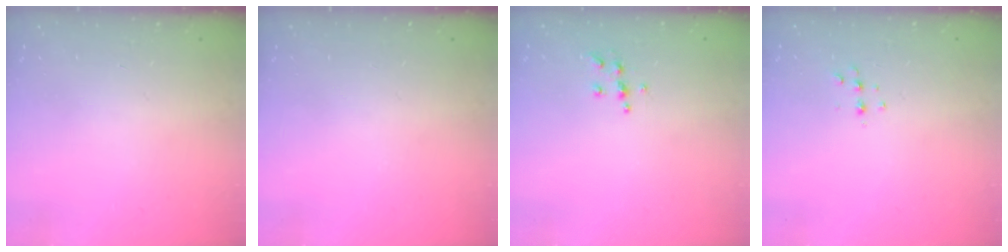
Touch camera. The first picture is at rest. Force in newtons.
{"total": 0.0}
{"total": 5.9, "press": 5.9, "slide": 0.5}
{"total": 4.3, "press": 4.2, "slide": 0.8}